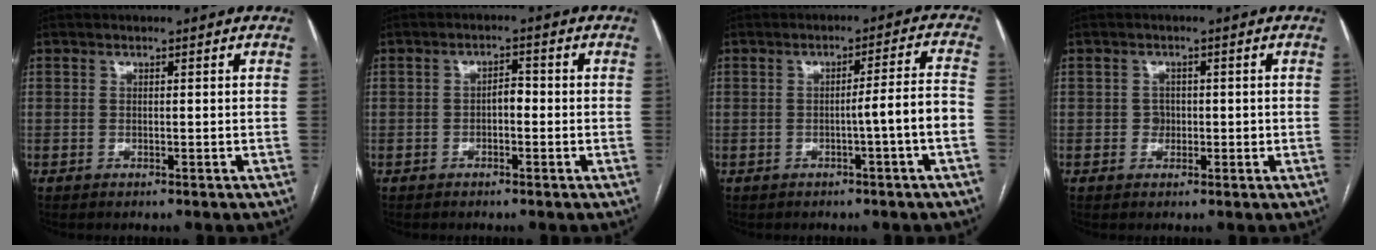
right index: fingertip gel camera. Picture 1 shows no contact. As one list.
[{"total": 2.3, "force": [-0.5, 1.1, 1.9], "torque": [-0.024, 0.008, -0.010]}, {"total": 5.6, "force": [-1.8, -1.1, 5.2], "torque": [-0.067, 0.011, -0.026]}, {"total": 1.8, "force": [-0.1, 1.7, 0.7], "torque": [-0.007, 0.005, -0.002]}]